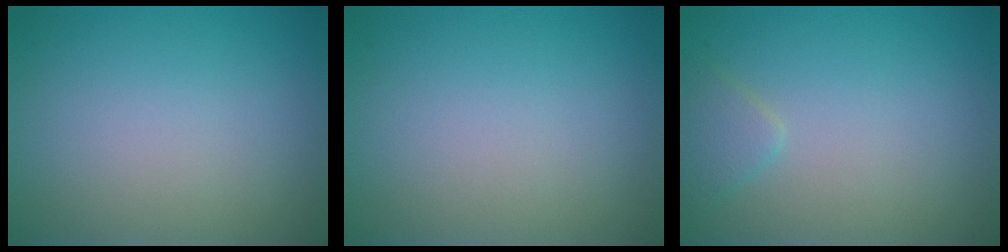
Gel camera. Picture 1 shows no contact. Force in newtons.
{"total": 0.0}
{"total": 1.4, "press": 1.4, "slide": 0.1}